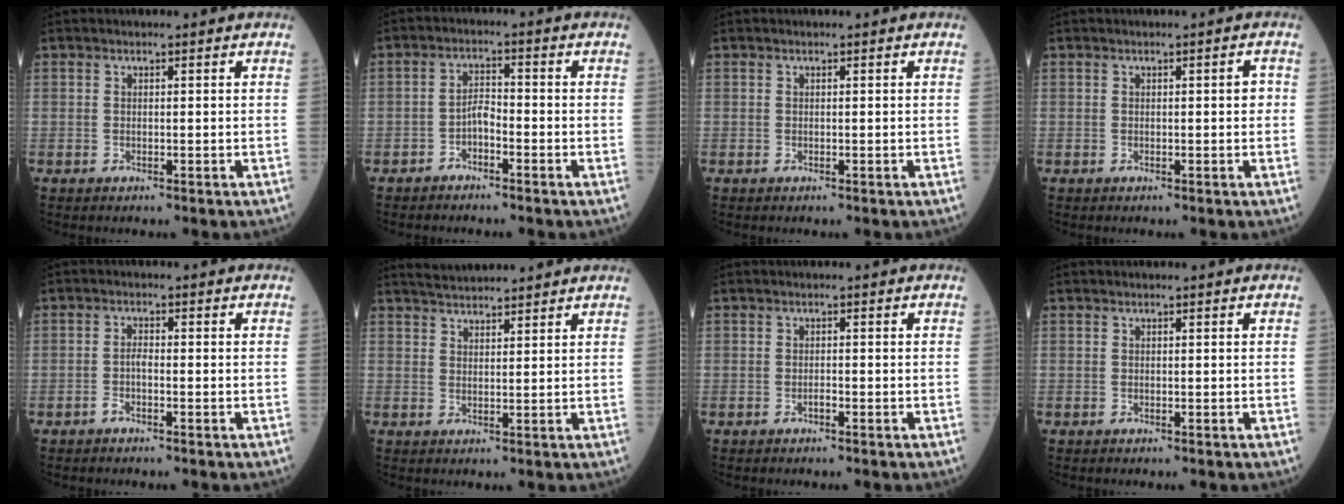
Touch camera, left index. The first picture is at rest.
{"total": 2.7, "force": [-1.8, 1.0, 1.8], "torque": [-0.030, 0.006, -0.036]}
{"total": 0.0}
{"total": 1.2, "force": [0.0, 0.4, 1.1], "torque": [-0.009, 0.003, 0.000]}
{"total": 1.7, "force": [-0.9, 0.4, 1.4], "torque": [-0.027, 0.002, -0.021]}
{"total": 5.5, "force": [5.3, 0.3, 1.5], "torque": [-0.029, 0.034, 0.085]}
{"total": 0.7, "force": [-0.6, 0.1, 0.4], "torque": [-0.006, 0.001, -0.010]}
{"total": 0.0}